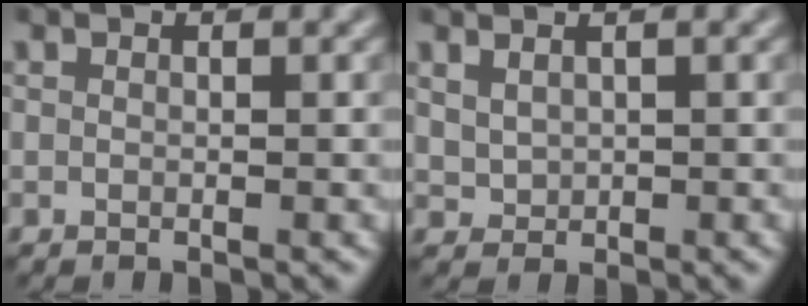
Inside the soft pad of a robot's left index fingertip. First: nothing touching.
{"total": 1.2, "force": [0.8, 0.7, 0.4], "torque": [-0.015, 0.003, 0.024]}